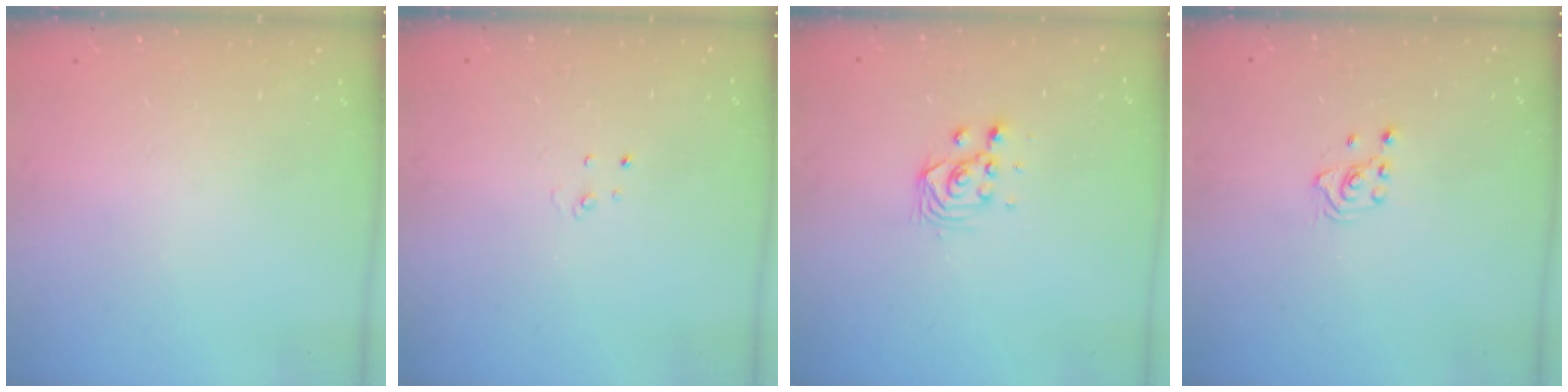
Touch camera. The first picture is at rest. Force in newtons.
{"total": 2.6, "press": 2.6, "slide": 0.2}
{"total": 2.8, "press": 2.8, "slide": 0.2}
{"total": 1.6, "press": 1.5, "slide": 0.2}